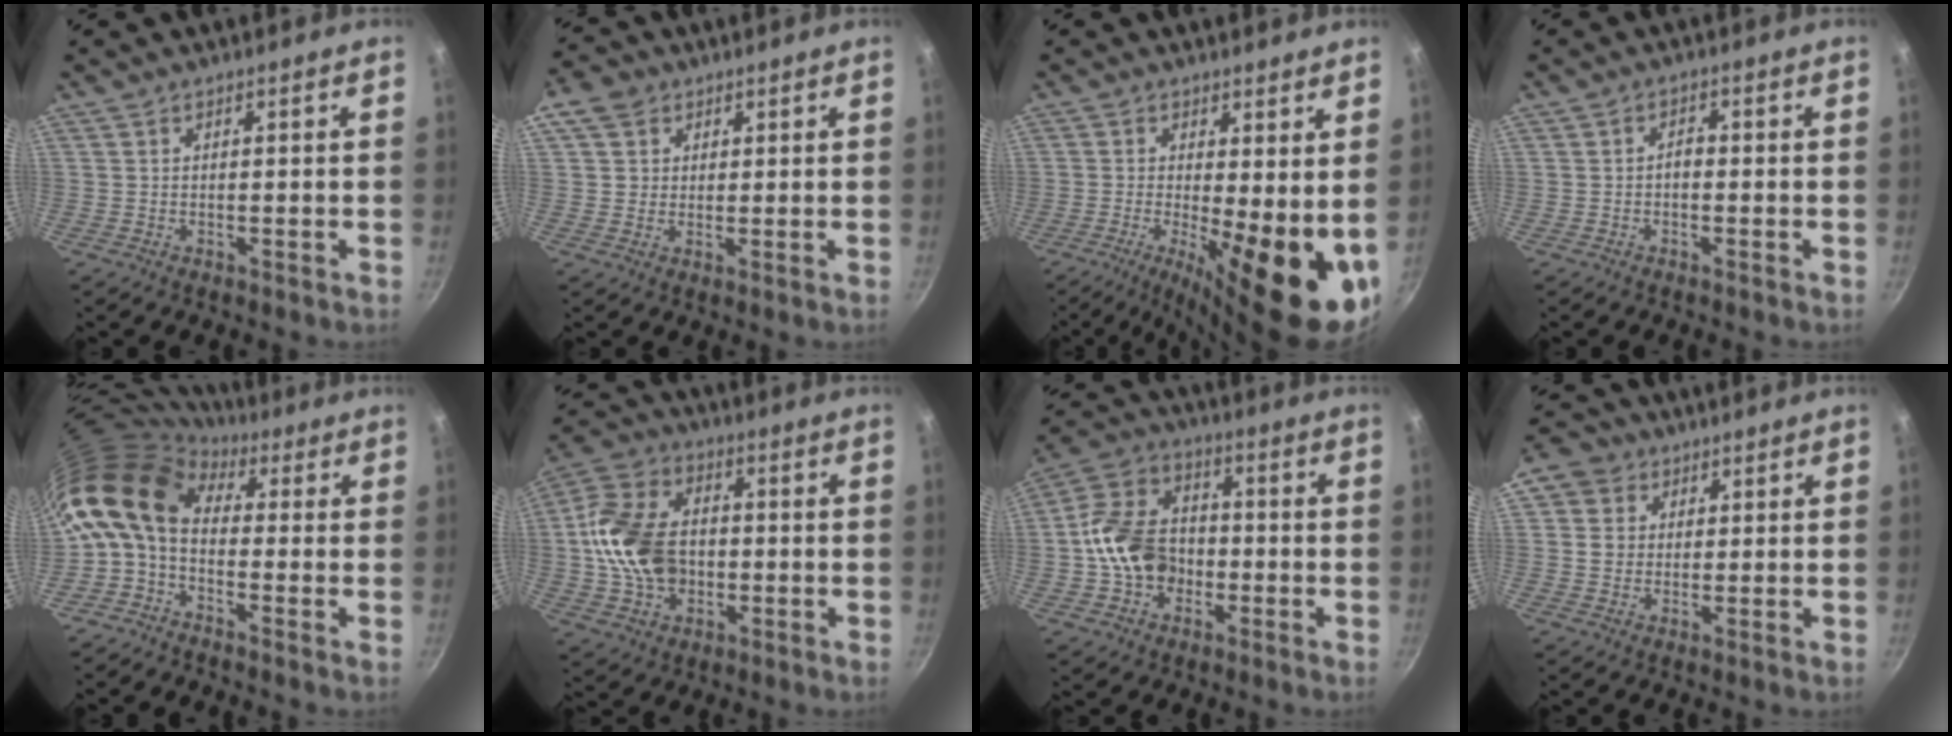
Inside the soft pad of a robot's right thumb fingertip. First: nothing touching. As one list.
[{"total": 5.6, "force": [2.3, 4.6, 2.2], "torque": [-0.012, 0.000, 0.035]}, {"total": 16.1, "force": [-2.0, 5.1, 15.1], "torque": [-0.193, -0.023, -0.024]}, {"total": 1.6, "force": [-0.5, 1.0, 1.1], "torque": [-0.014, 0.010, -0.011]}, {"total": 12.0, "force": [1.4, 7.6, 9.2], "torque": [-0.167, 0.024, 0.004]}, {"total": 16.9, "force": [-0.8, 12.2, 11.7], "torque": [-0.209, 0.027, -0.020]}, {"total": 13.5, "force": [-2.3, 10.5, 8.2], "torque": [-0.129, 0.037, -0.054]}, {"total": 6.8, "force": [2.1, 6.0, 2.4], "torque": [-0.009, 0.005, 0.025]}]